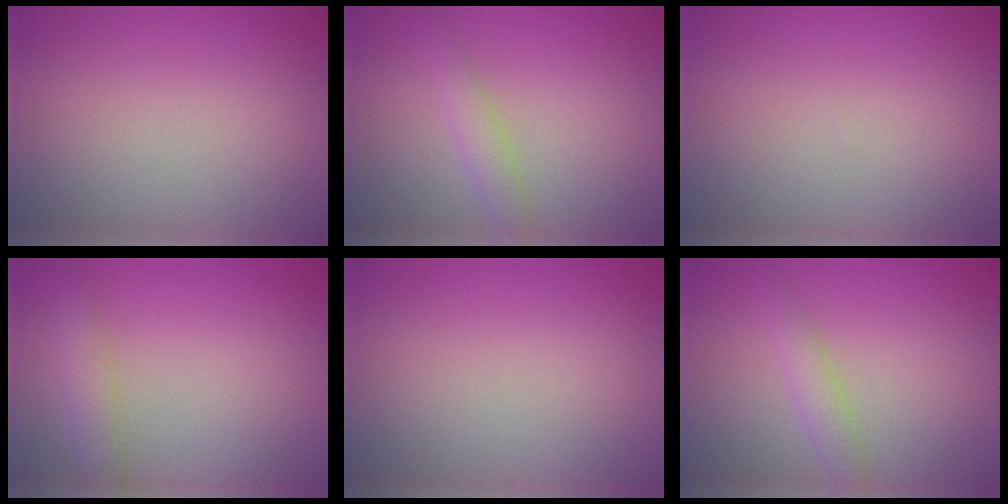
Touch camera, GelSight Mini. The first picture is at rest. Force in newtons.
{"total": 2.1, "press": 2.1, "slide": 0.1}
{"total": 0.0}
{"total": 2.9, "press": 2.9, "slide": 0.1}
{"total": 0.0}
{"total": 2.1, "press": 2.1, "slide": 0.1}